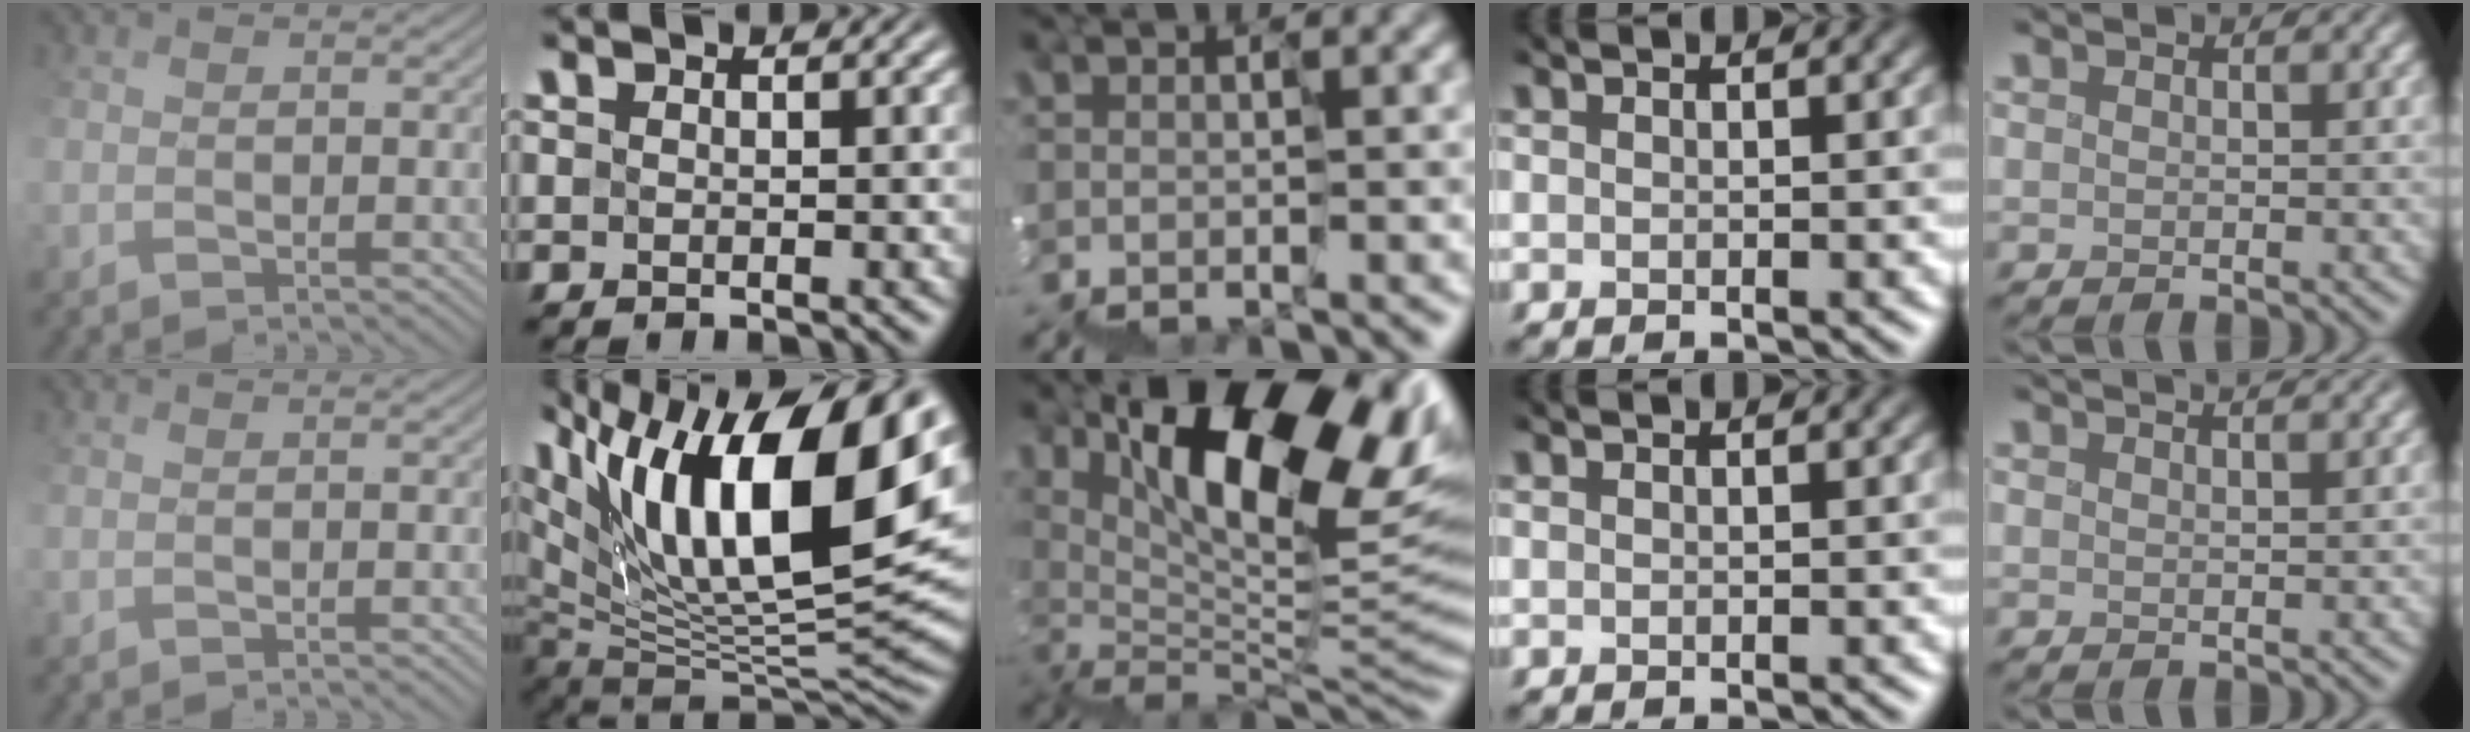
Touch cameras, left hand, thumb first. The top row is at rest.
{"thumb": {"total": 1.4, "force": [-0.5, 0.3, 1.3], "torque": [-0.011, 0.000, 0.010]}, "index": {"total": 18.1, "force": [7.5, 7.7, 14.6], "torque": [-0.237, 0.025, 0.127]}, "middle": {"total": 13.8, "force": [6.2, 6.2, 10.7], "torque": [-0.188, 0.006, 0.120]}, "little": {"total": 2.8, "force": [2.3, 0.9, 1.5], "torque": [0.007, 0.017, 0.008]}}